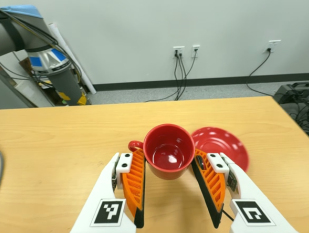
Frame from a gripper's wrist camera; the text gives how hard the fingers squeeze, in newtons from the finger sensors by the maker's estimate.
{"total": 2.7, "left": 2.3, "right": 3.0}